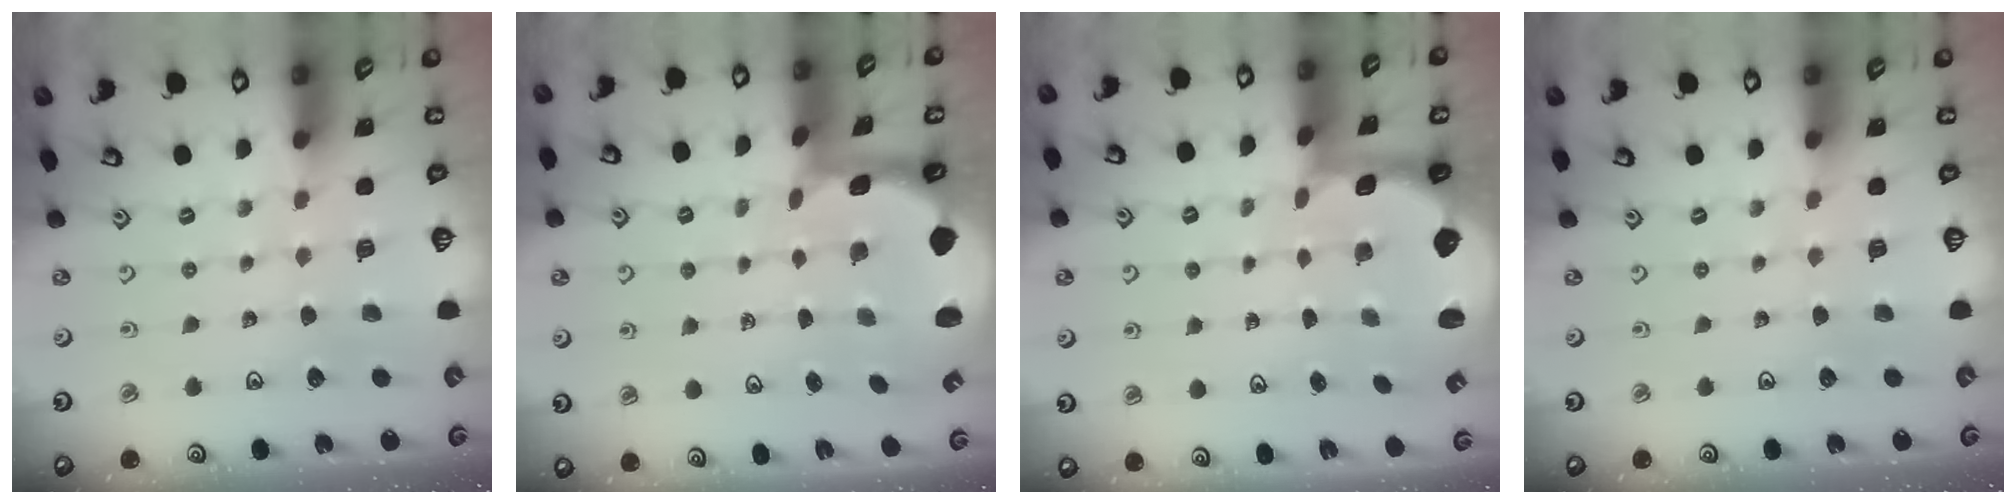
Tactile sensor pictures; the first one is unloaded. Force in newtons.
{"total": 2.1, "press": 1.8, "slide": 1.0}
{"total": 2.5, "press": 1.9, "slide": 1.7}
{"total": 0.0}